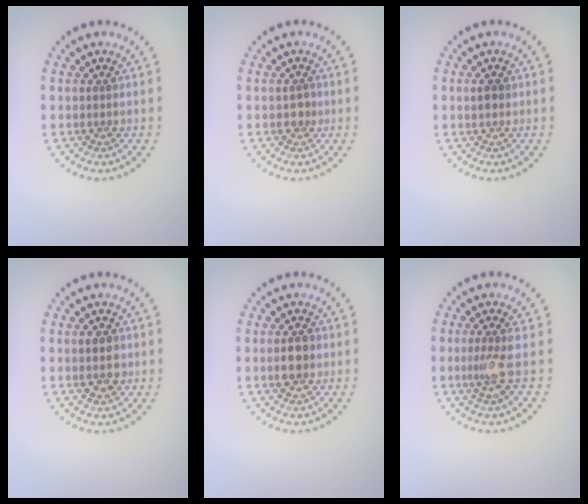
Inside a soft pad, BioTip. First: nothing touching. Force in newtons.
{"total": 1.1, "press": 1.0, "slide": 0.2}
{"total": 1.2, "press": 1.1, "slide": 0.3}
{"total": 2.1, "press": 2.1, "slide": 0.0}
{"total": 2.9, "press": 2.9, "slide": 0.1}
{"total": 2.1, "press": 1.6, "slide": 1.4}